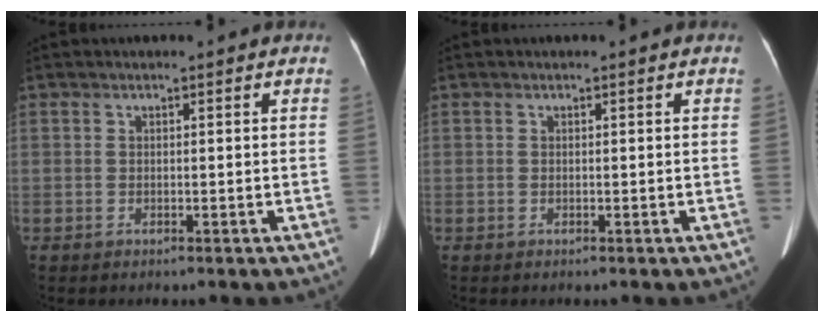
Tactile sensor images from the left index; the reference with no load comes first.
{"total": 0.0}